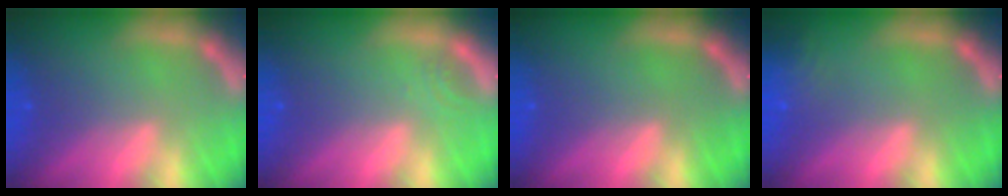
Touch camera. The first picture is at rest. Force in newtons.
{"total": 1.0}
{"total": 0.0}
{"total": 3.0}